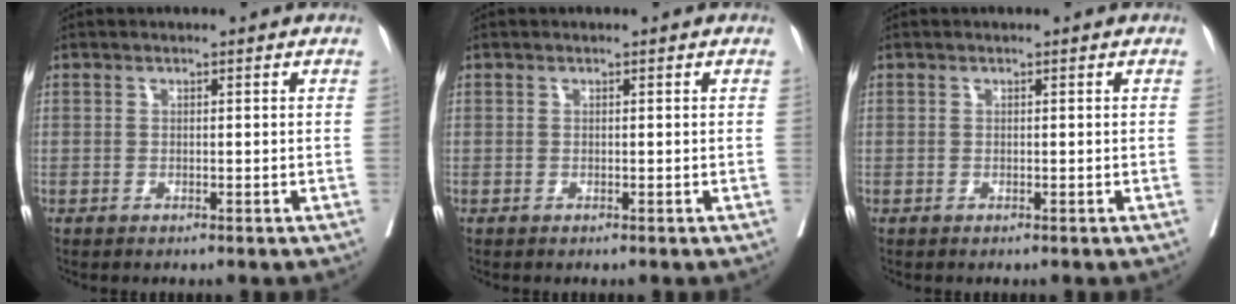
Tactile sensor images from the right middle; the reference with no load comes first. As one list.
[{"total": 0.0}, {"total": 0.0}]